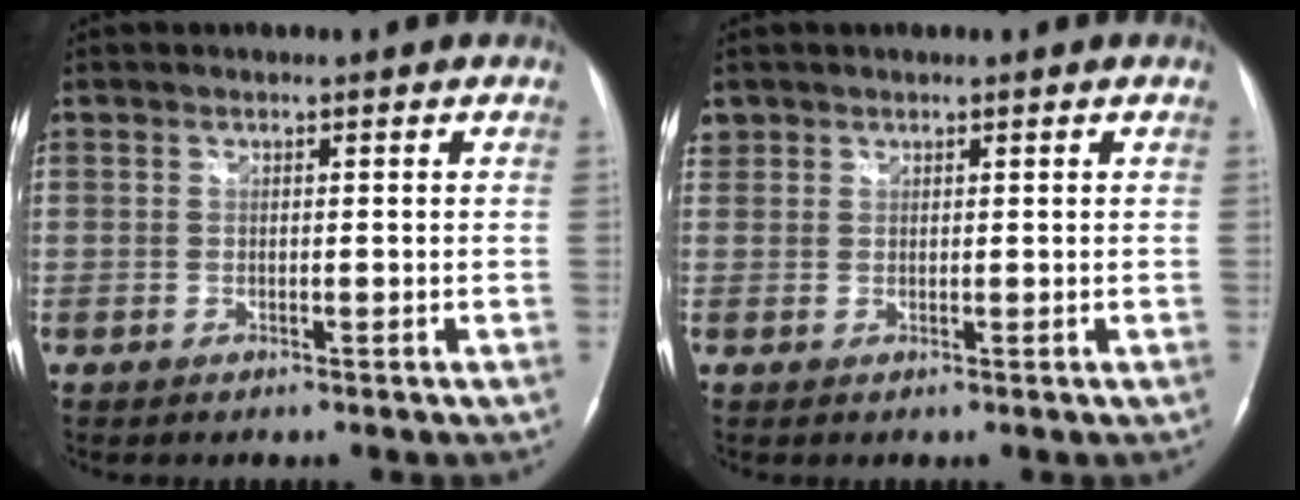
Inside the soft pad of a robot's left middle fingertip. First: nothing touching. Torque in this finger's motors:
{"motor_torque": [0.10, -0.10, 0.01, 0.00]}